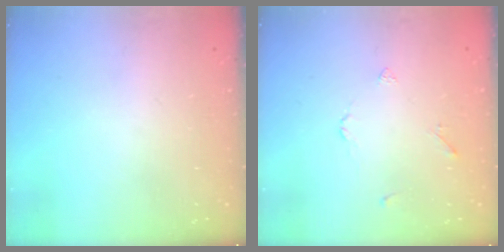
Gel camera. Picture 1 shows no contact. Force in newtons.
{"total": 2.2, "press": 2.2, "slide": 0.5}